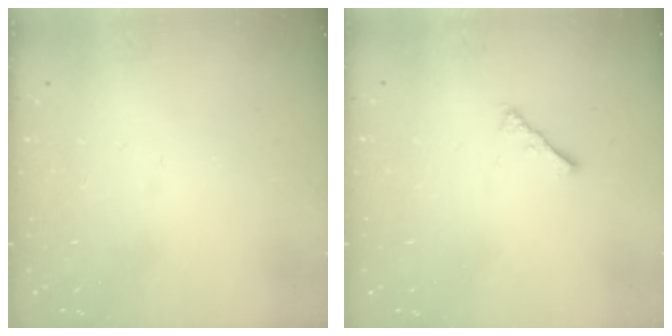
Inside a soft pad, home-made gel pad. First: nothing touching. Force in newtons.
{"total": 2.2, "press": 2.1, "slide": 0.5}